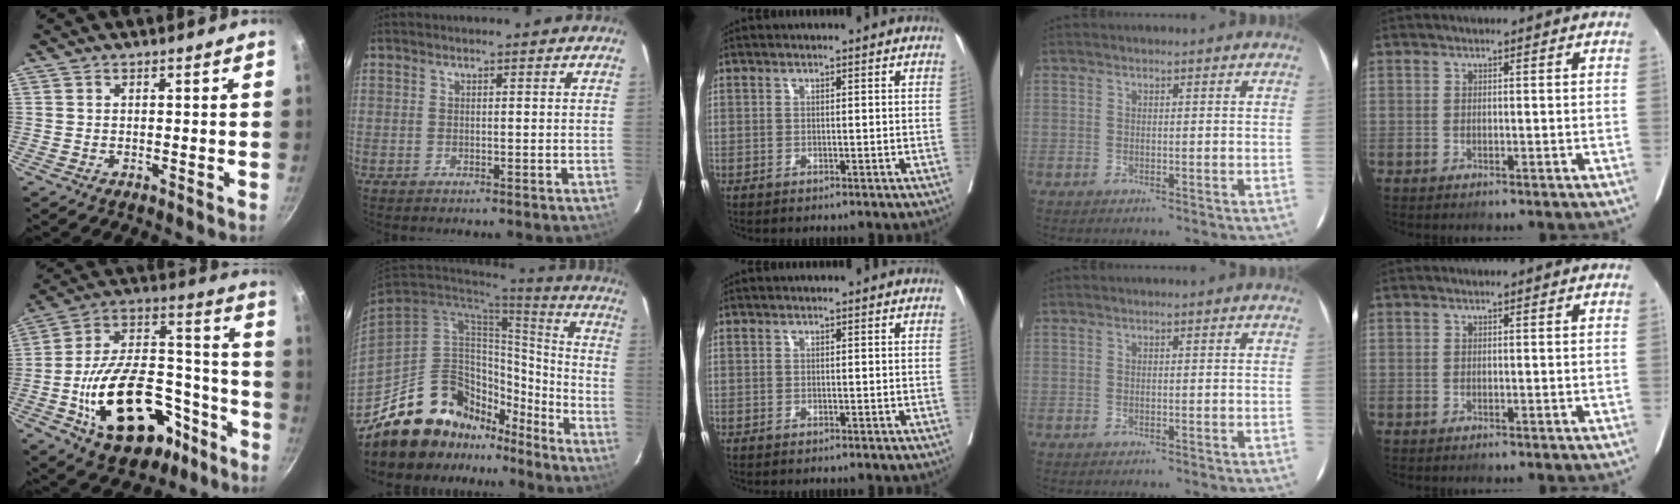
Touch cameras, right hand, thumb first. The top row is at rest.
{"thumb": {"total": 25.7, "force": [-11.1, 14.2, 18.4], "torque": [-0.323, 0.077, -0.170]}, "index": {"total": 19.3, "force": [-15.2, 10.1, 6.4], "torque": [-0.117, 0.066, -0.243]}}